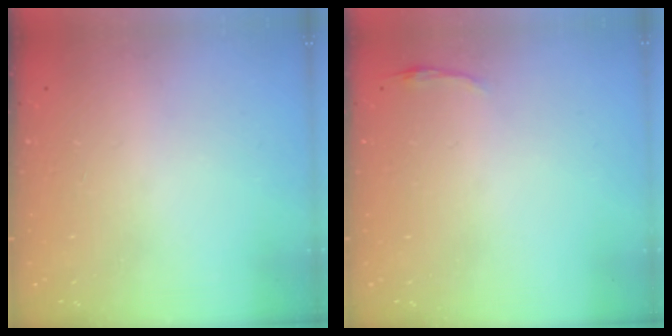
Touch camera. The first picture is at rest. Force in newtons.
{"total": 2.9, "press": 2.8, "slide": 0.7}